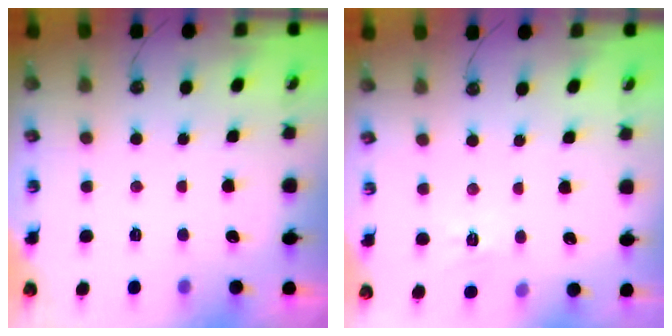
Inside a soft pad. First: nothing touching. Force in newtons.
{"total": 3.8, "press": 3.8, "slide": 0.5}